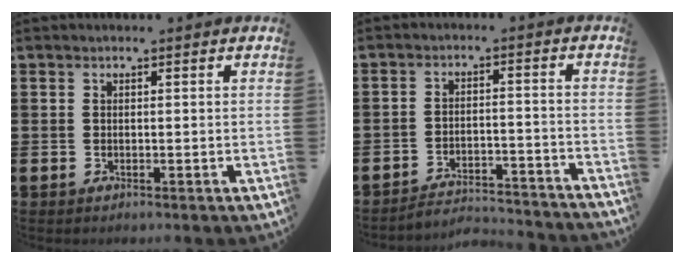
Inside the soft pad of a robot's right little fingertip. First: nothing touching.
{"total": 3.3, "force": [-3.3, 0.2, 0.1], "torque": [-0.009, 0.004, -0.073]}